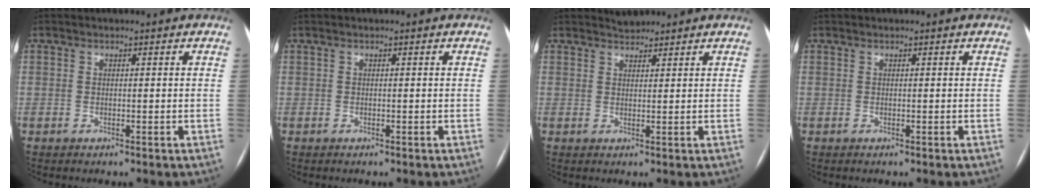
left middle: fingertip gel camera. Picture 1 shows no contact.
{"total": 0.0}
{"total": 1.8, "force": [1.8, 0.5, 0.0], "torque": [-0.005, 0.007, 0.031]}
{"total": 0.0}